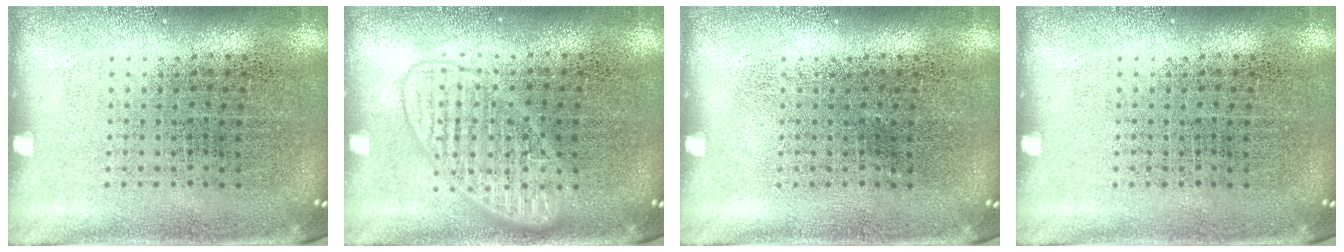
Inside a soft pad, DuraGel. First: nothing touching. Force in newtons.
{"total": 2.8, "press": 2.7, "slide": 0.4}
{"total": 0.0}
{"total": 0.0}